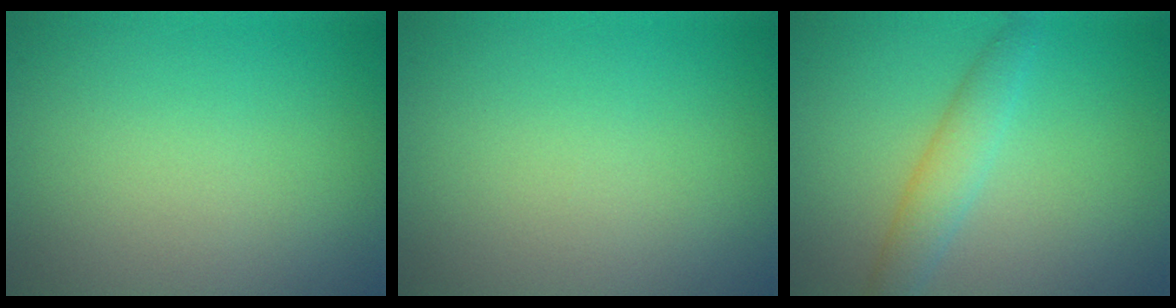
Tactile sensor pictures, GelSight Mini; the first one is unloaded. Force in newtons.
{"total": 0.0}
{"total": 2.7, "press": 2.7, "slide": 0.0}